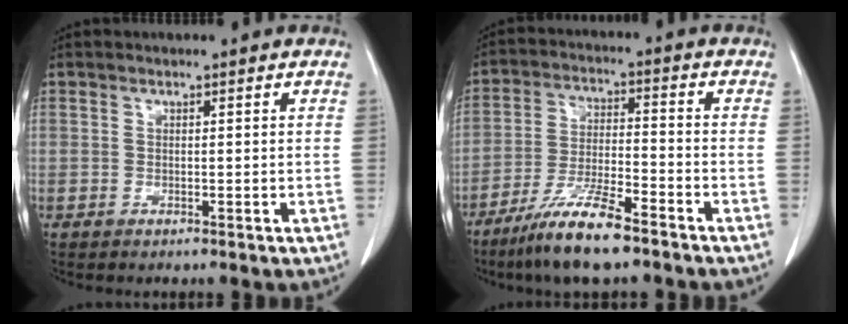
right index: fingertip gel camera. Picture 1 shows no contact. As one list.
[{"total": 10.5, "force": [-7.5, 1.1, 7.2], "torque": [-0.142, -0.023, -0.138]}]